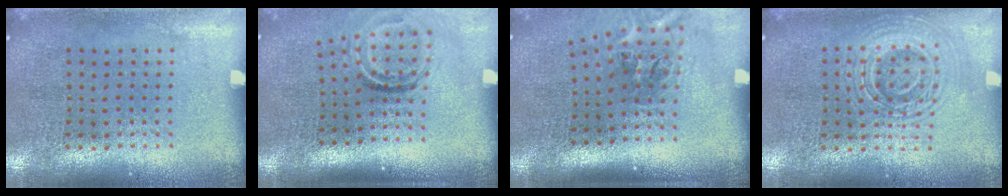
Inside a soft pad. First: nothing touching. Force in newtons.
{"total": 1.9, "press": 1.1, "slide": 1.5}
{"total": 2.3, "press": 1.4, "slide": 1.8}
{"total": 2.1, "press": 2.1, "slide": 0.4}